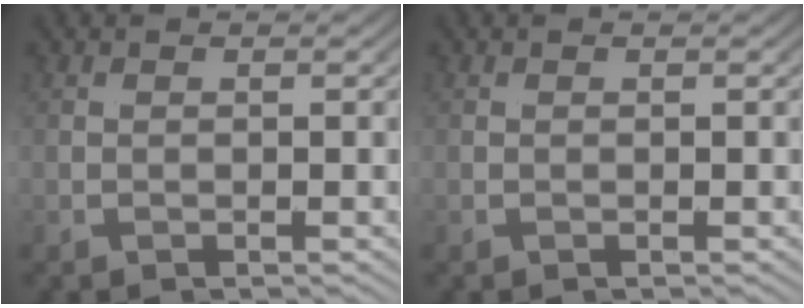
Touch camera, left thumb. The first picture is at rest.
{"total": 0.0}